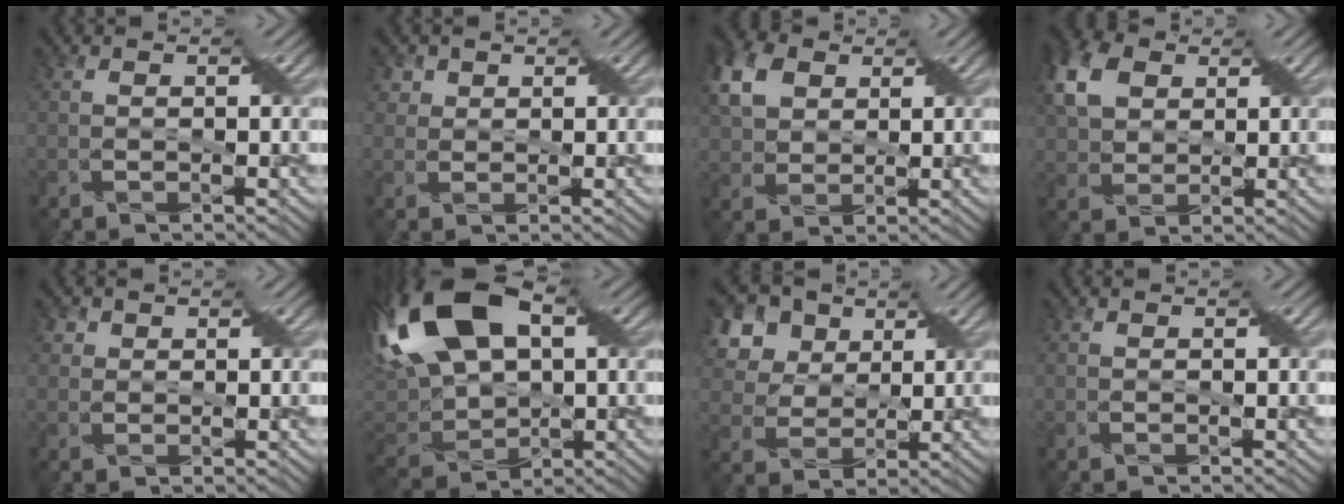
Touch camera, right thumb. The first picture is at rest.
{"total": 2.4, "force": [1.5, 1.9, 0.0], "torque": [0.005, 0.000, 0.019]}
{"total": 7.3, "force": [3.3, 5.2, 3.8], "torque": [-0.111, 0.018, 0.056]}
{"total": 8.2, "force": [3.5, 5.9, 4.6], "torque": [-0.131, 0.023, 0.057]}
{"total": 2.1, "force": [1.0, 1.8, 0.1], "torque": [0.009, 0.002, 0.006]}
{"total": 18.7, "force": [5.8, 11.6, 13.5], "torque": [-0.323, 0.028, 0.108]}
{"total": 10.1, "force": [5.5, 7.5, 4.1], "torque": [-0.138, 0.026, 0.108]}
{"total": 0.0}